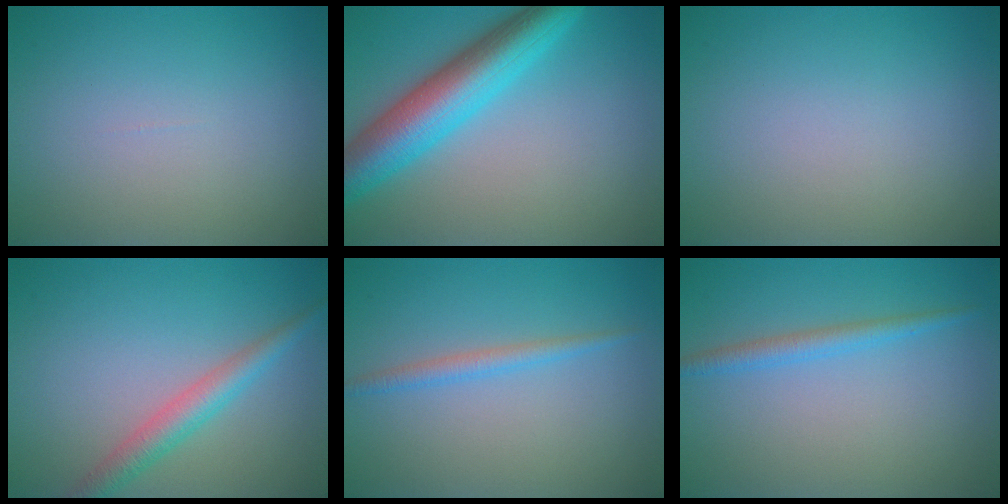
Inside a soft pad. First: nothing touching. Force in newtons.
{"total": 7.7, "press": 7.7, "slide": 0.2}
{"total": 0.0}
{"total": 3.0, "press": 3.0, "slide": 0.1}
{"total": 1.6, "press": 1.6, "slide": 0.0}
{"total": 1.9, "press": 1.9, "slide": 0.1}